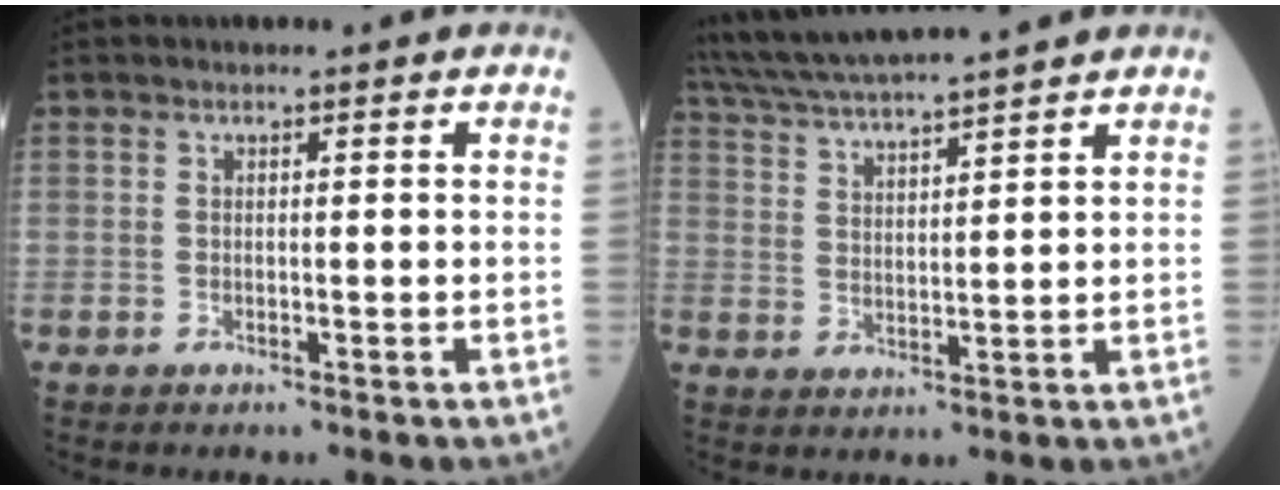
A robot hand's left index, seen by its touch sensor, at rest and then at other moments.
{"total": 13.7, "force": [12.5, -0.4, 5.7], "torque": [-0.115, 0.026, 0.209]}